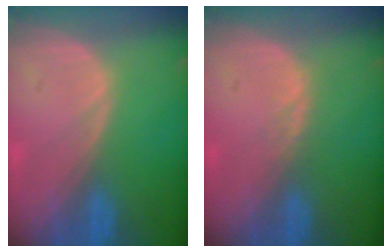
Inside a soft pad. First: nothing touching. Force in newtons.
{"total": 0.8, "press": 0.8, "slide": 0.3}